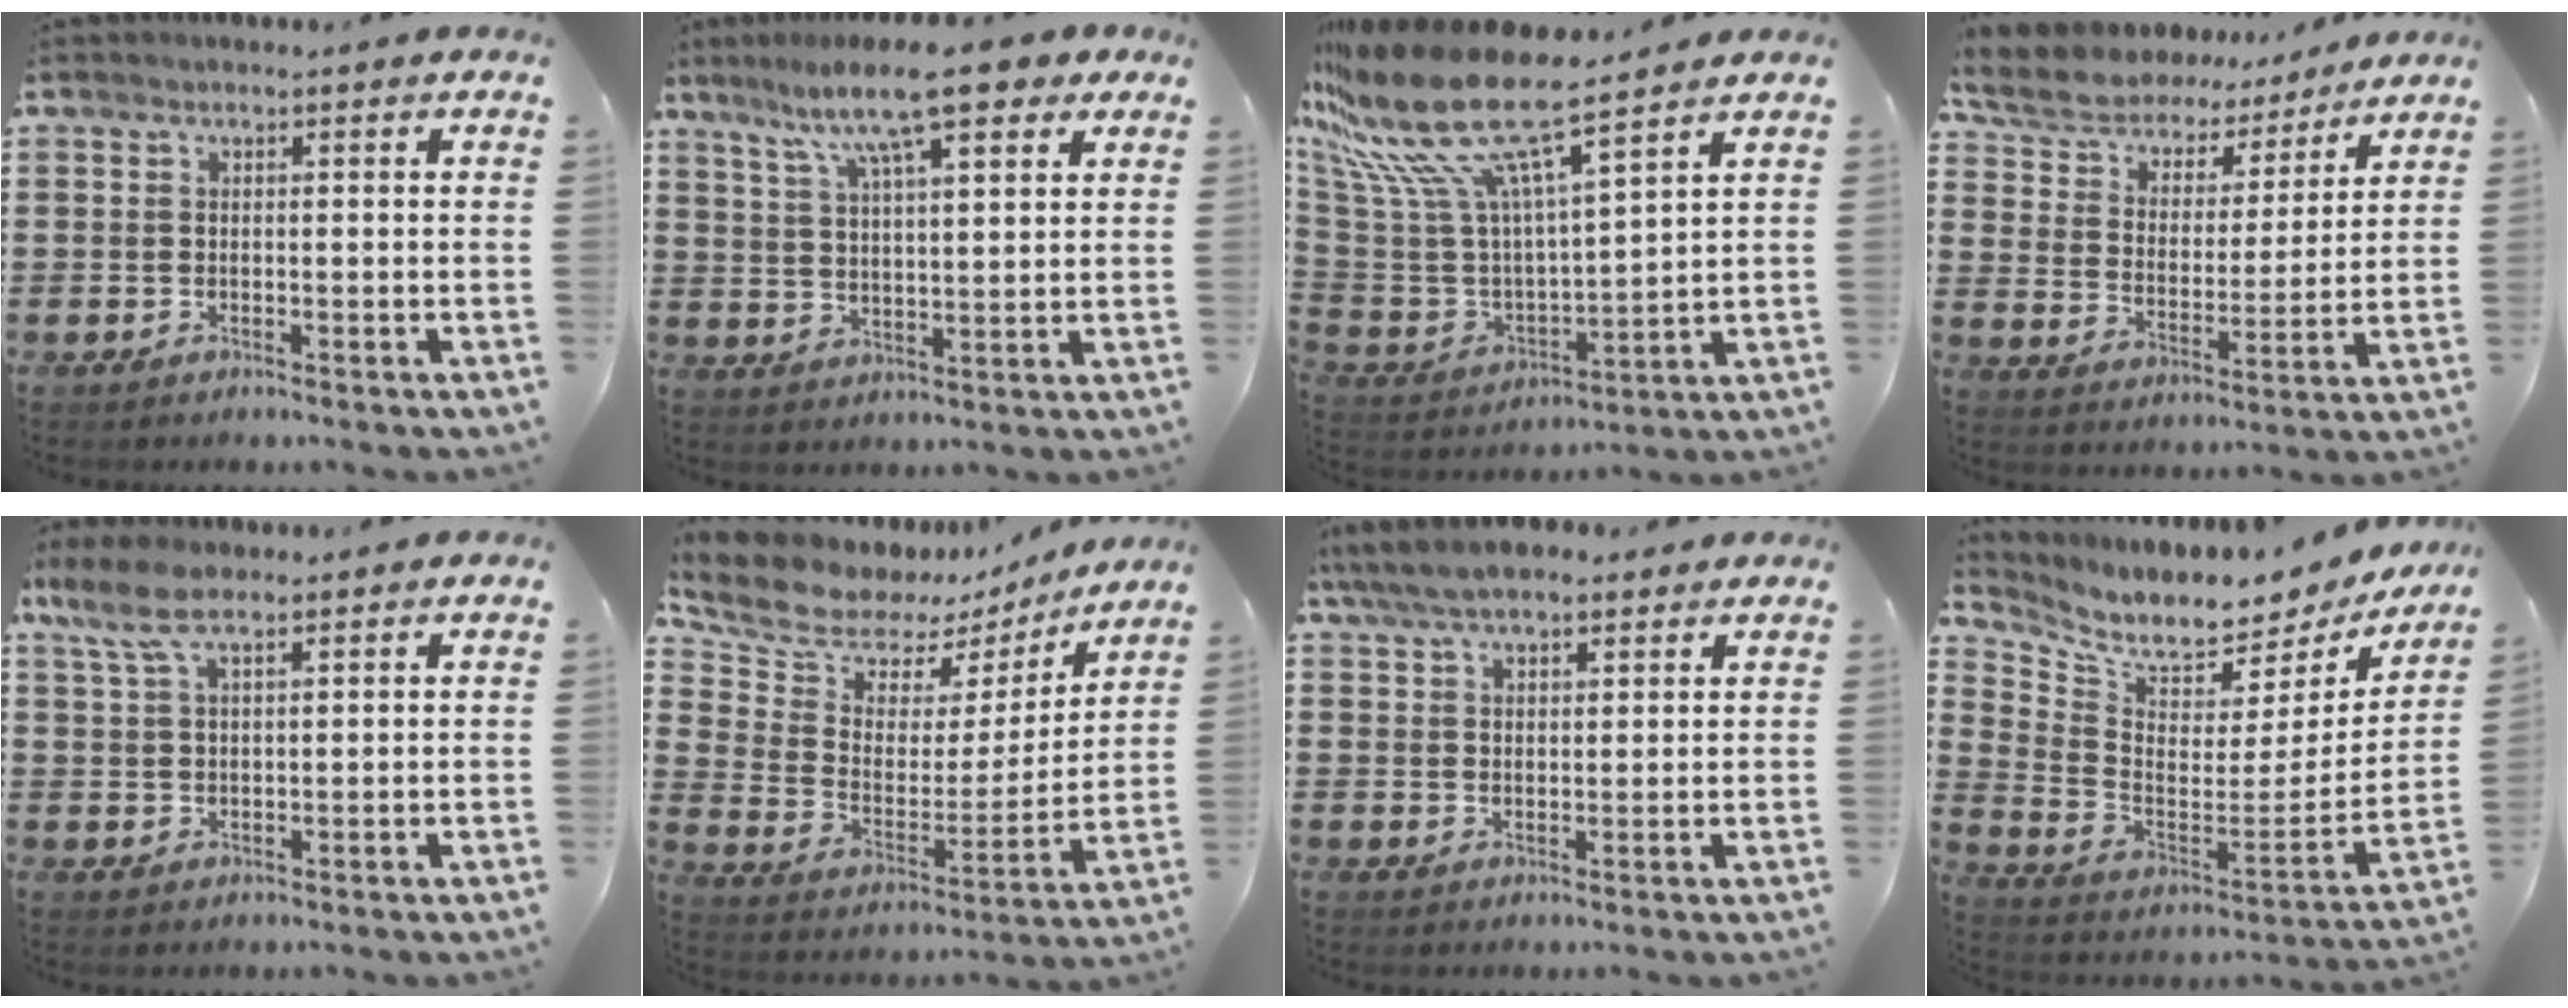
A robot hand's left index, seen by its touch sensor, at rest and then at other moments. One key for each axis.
{"total": 11.4, "fx": 8.0, "fy": 2.1, "fz": 7.8, "tx": -0.156, "ty": -0.014, "tz": 0.135}
{"total": 14.8, "fx": 10.0, "fy": 3.3, "fz": 10.4, "tx": -0.247, "ty": -0.069, "tz": 0.166}
{"total": 6.1, "fx": 5.7, "fy": 2.0, "fz": 0.3, "tx": -0.043, "ty": -0.039, "tz": 0.098}
{"total": 6.4, "fx": 4.3, "fy": 2.1, "fz": 4.3, "tx": -0.101, "ty": 0.000, "tz": 0.077}
{"total": 9.2, "fx": 8.0, "fy": 4.1, "fz": 2.0, "tx": -0.090, "ty": -0.047, "tz": 0.144}
{"total": 6.1, "fx": 5.1, "fy": 2.2, "fz": 2.6, "tx": -0.066, "ty": -0.003, "tz": 0.096}
{"total": 6.0, "fx": 5.5, "fy": 1.4, "fz": 2.1, "tx": -0.067, "ty": -0.064, "tz": 0.089}